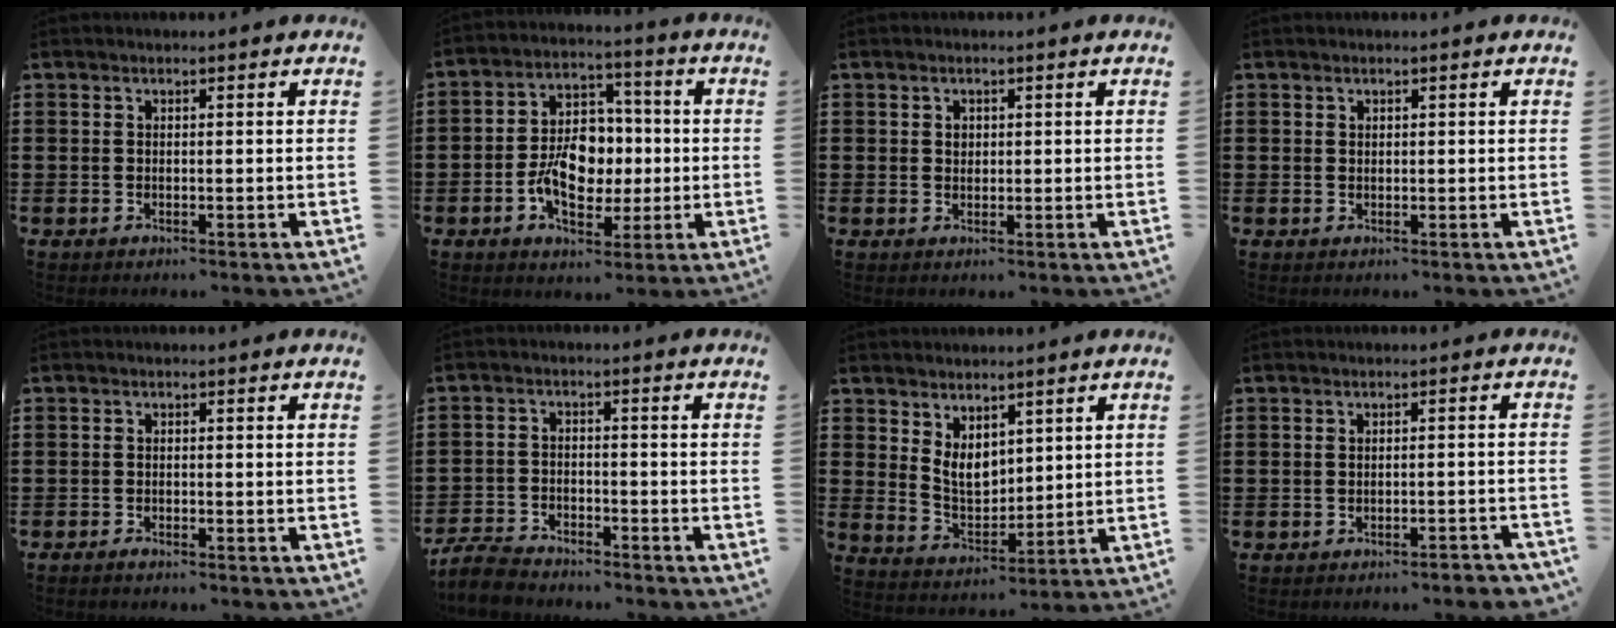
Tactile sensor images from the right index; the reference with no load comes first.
{"total": 9.0, "force": [-1.5, 6.0, 6.5], "torque": [-0.117, 0.000, -0.034]}
{"total": 1.1, "force": [0.4, 0.9, 0.5], "torque": [-0.012, 0.005, 0.007]}
{"total": 0.5, "force": [0.3, 0.4, 0.1], "torque": [-0.002, 0.002, 0.007]}
{"total": 0.8, "force": [-0.8, 0.2, 0.2], "torque": [-0.006, -0.002, -0.015]}
{"total": 4.6, "force": [-4.4, 0.9, 1.1], "torque": [-0.040, -0.002, -0.093]}
{"total": 5.4, "force": [2.8, 3.5, 3.1], "torque": [-0.071, -0.002, 0.054]}
{"total": 1.5, "force": [-1.4, 0.1, 0.6], "torque": [-0.013, -0.001, -0.027]}